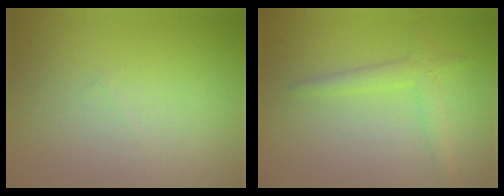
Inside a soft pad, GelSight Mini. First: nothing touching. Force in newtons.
{"total": 1.3, "press": 1.3, "slide": 0.1}